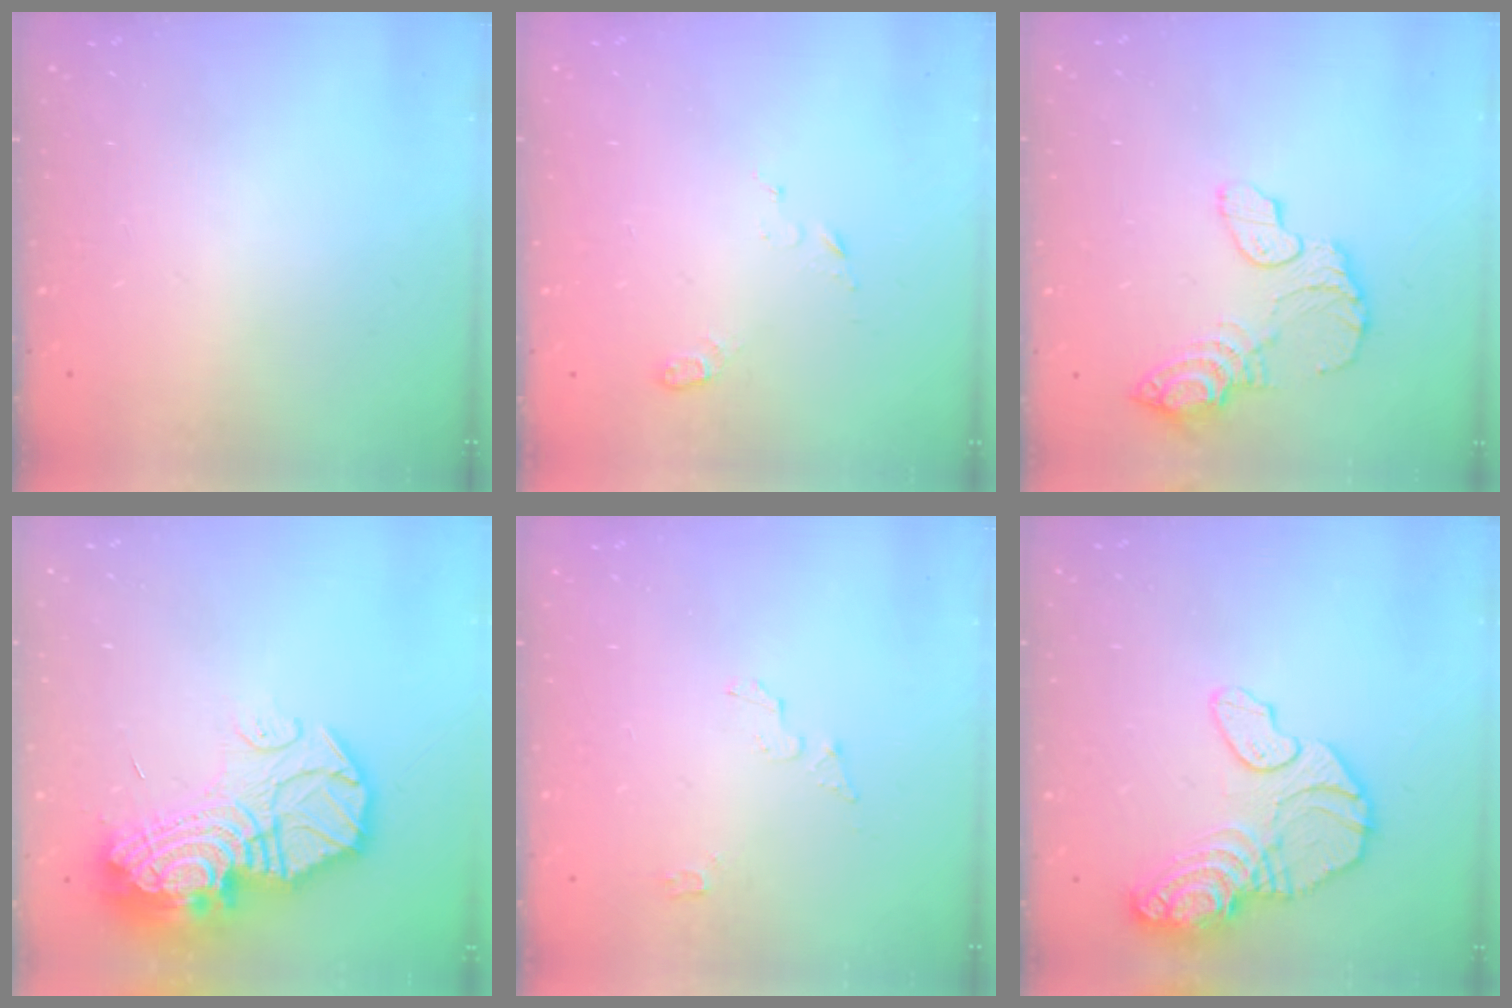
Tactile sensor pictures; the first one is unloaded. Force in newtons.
{"total": 4.4, "press": 4.3, "slide": 0.7}
{"total": 12.2, "press": 12.1, "slide": 1.1}
{"total": 23.2, "press": 23.1, "slide": 2.1}
{"total": 3.7, "press": 3.7, "slide": 0.4}
{"total": 15.5, "press": 15.4, "slide": 2.1}